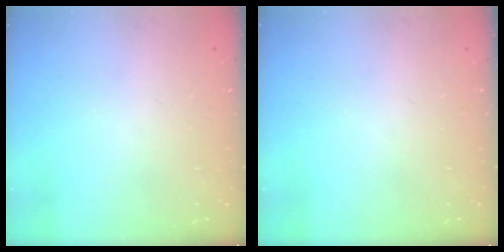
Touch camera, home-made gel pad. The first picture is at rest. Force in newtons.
{"total": 0.0}